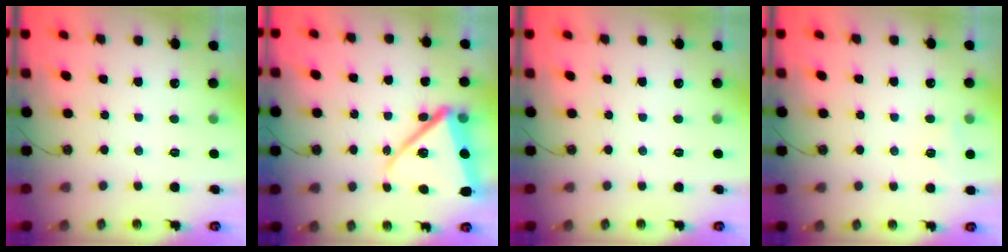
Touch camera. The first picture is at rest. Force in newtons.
{"total": 16.9, "press": 16.9, "slide": 1.3}
{"total": 0.0}
{"total": 4.4, "press": 3.7, "slide": 2.5}